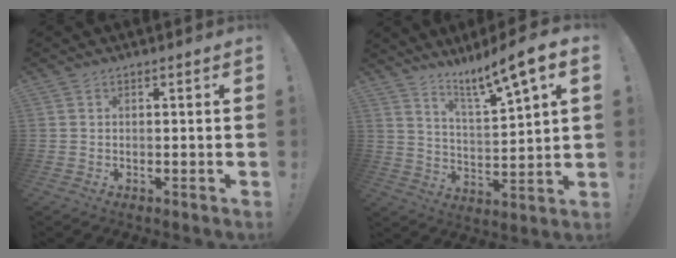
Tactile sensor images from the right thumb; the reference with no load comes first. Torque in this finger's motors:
{"motor_torque": [0.78, 0.90, 0.27, 0.21, 0.15]}